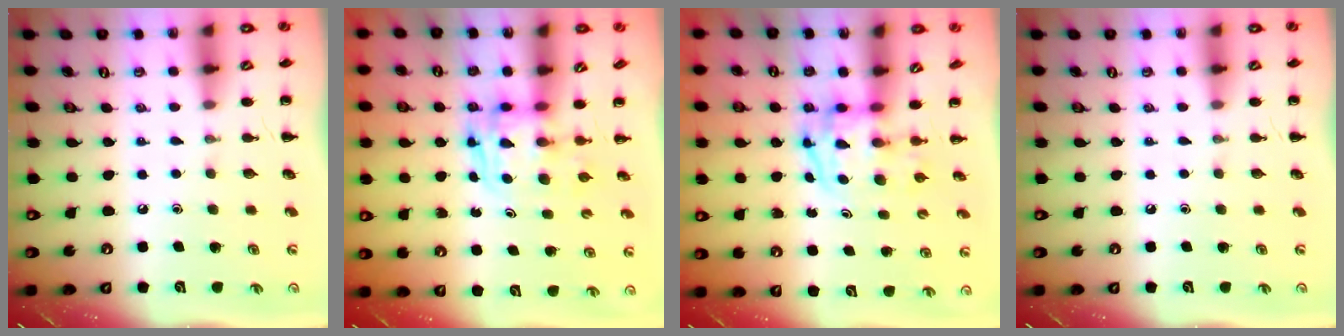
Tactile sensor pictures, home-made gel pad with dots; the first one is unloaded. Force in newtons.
{"total": 2.7, "press": 2.7, "slide": 0.2}
{"total": 3.9, "press": 3.9, "slide": 0.6}
{"total": 0.0}